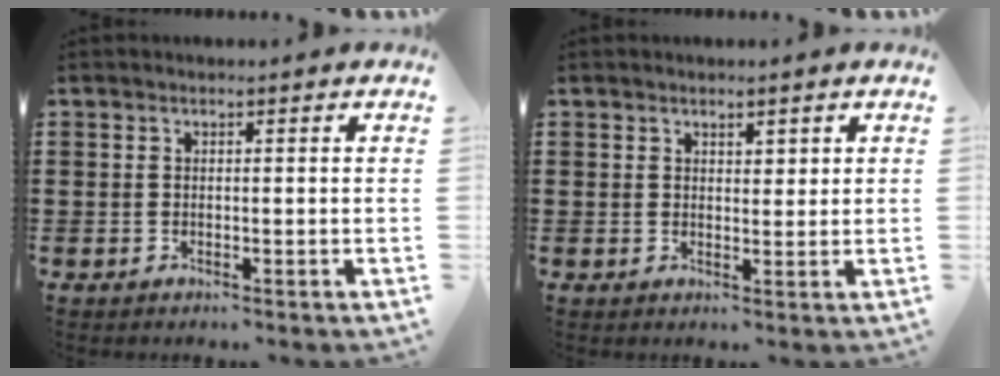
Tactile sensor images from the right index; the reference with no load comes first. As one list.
[{"total": 1.7, "force": [1.4, 0.9, 0.4], "torque": [-0.002, 0.003, 0.024]}]